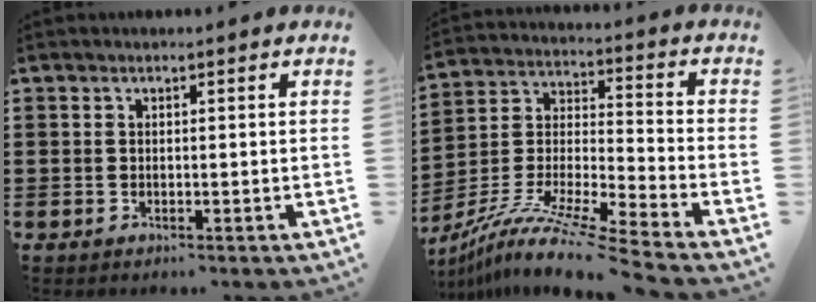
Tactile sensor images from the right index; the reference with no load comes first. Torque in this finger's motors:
{"motor_torque": [-0.27, 1.41, -0.25, -0.07]}